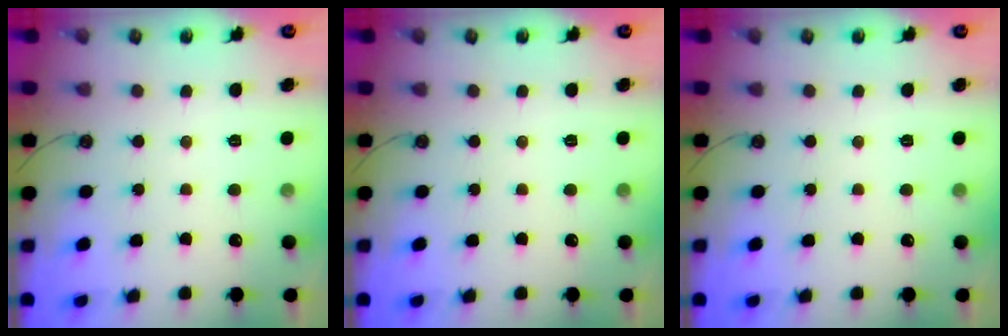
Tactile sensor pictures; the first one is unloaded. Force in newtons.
{"total": 0.0}
{"total": 0.0}